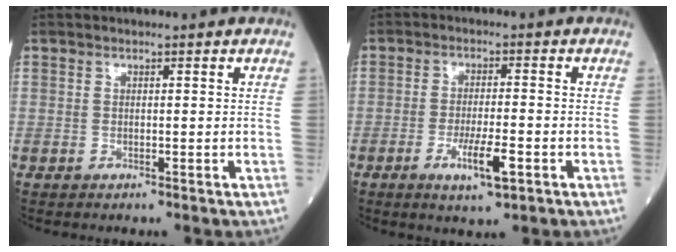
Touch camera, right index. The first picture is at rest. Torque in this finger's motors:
{"motor_torque": [0.76, -0.40, 0.45, 0.11]}